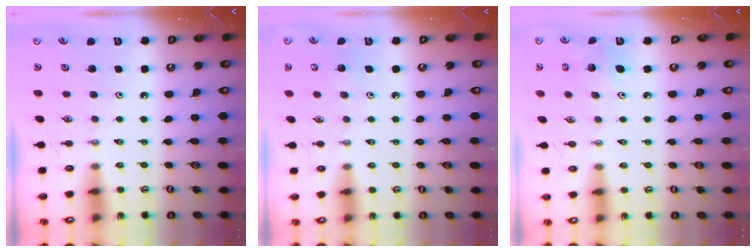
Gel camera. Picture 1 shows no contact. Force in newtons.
{"total": 4.2, "press": 4.2, "slide": 0.4}
{"total": 6.3, "press": 6.1, "slide": 1.6}